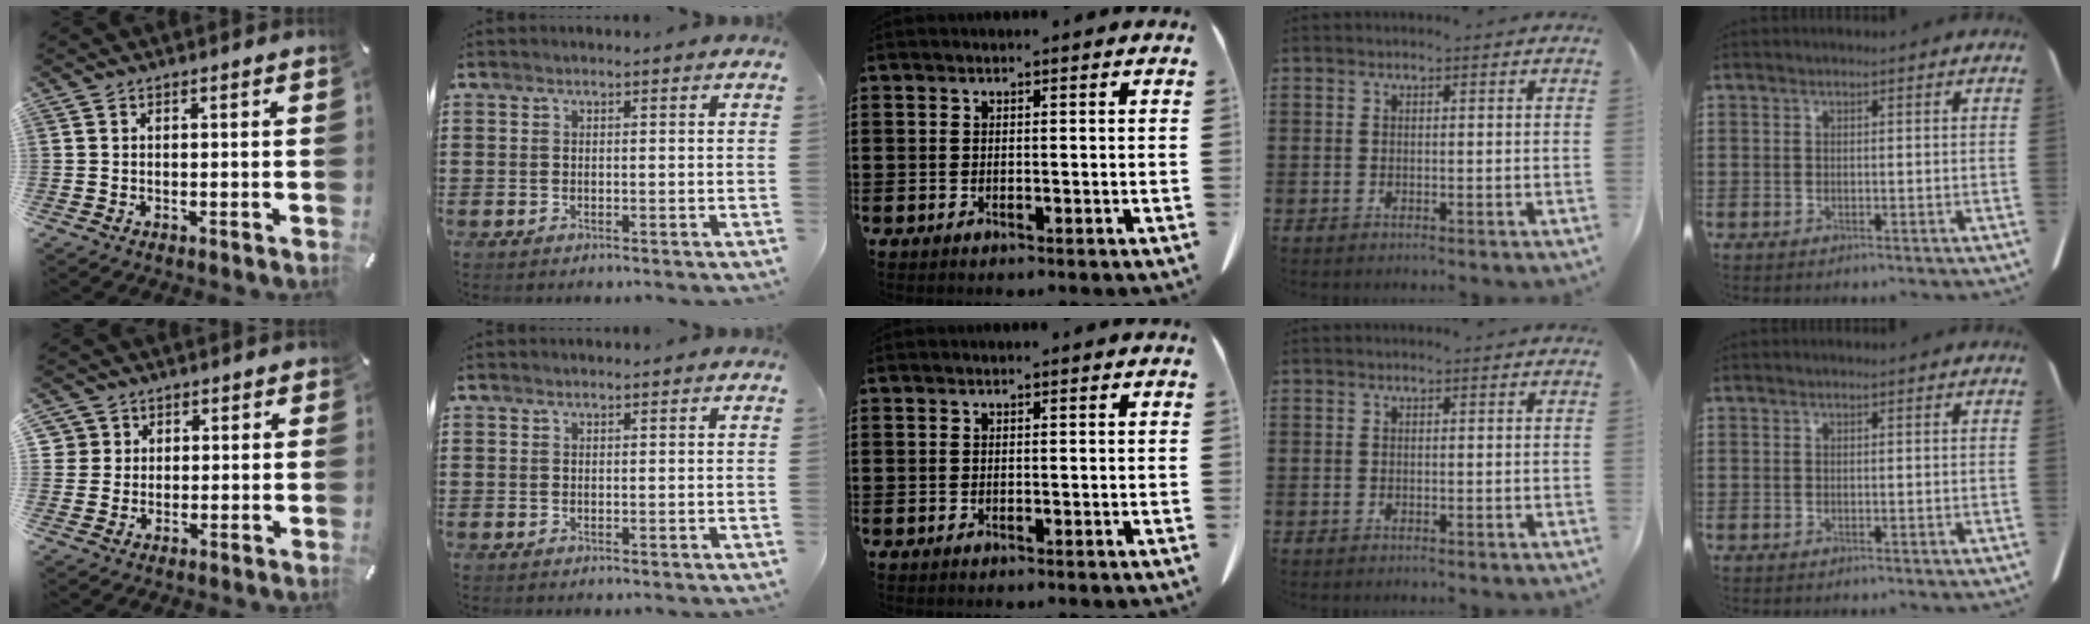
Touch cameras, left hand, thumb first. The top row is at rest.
{"thumb": {"total": 4.8, "force": [1.2, 4.7, 0.5], "torque": [-0.008, 0.007, 0.022]}}